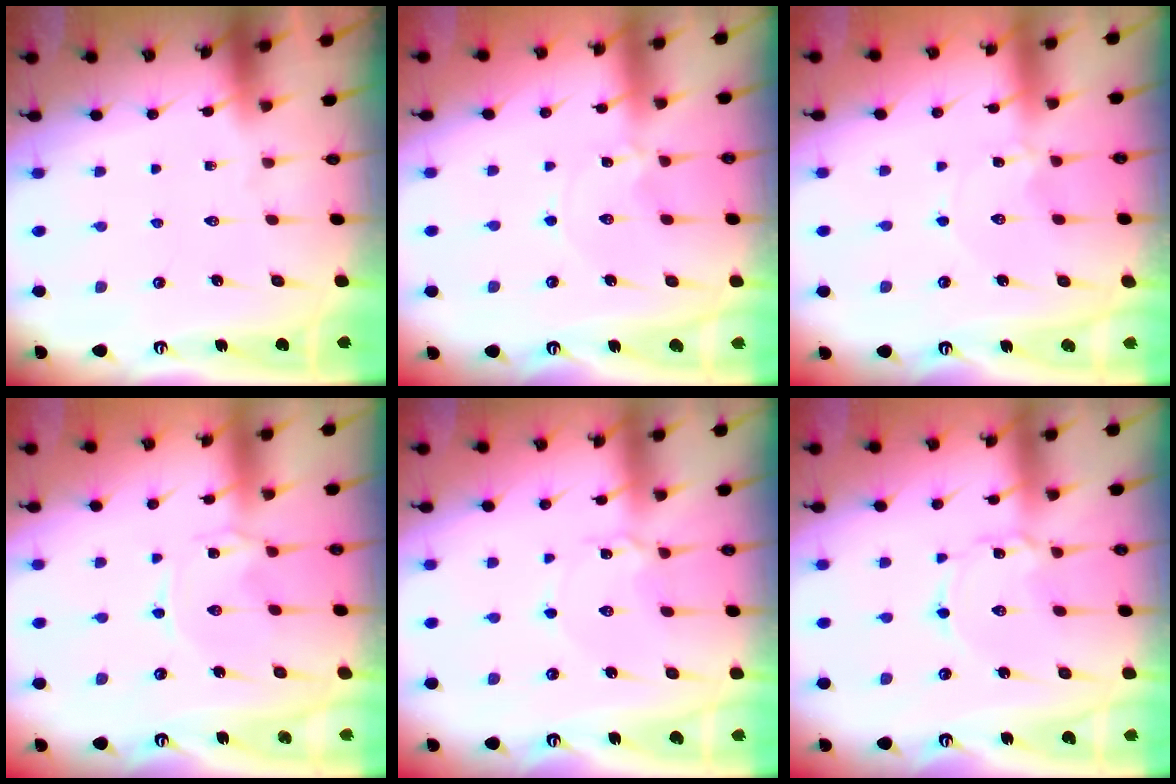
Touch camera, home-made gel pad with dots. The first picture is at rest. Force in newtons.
{"total": 0.0}
{"total": 1.6, "press": 1.6, "slide": 0.2}
{"total": 0.0}
{"total": 2.8, "press": 2.8, "slide": 0.3}
{"total": 1.7, "press": 1.7, "slide": 0.0}